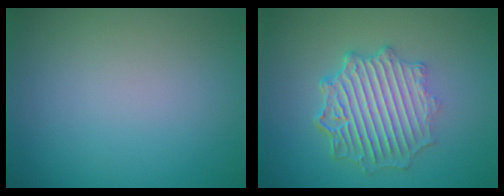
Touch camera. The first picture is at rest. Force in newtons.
{"total": 6.9, "press": 5.2, "slide": 4.6}